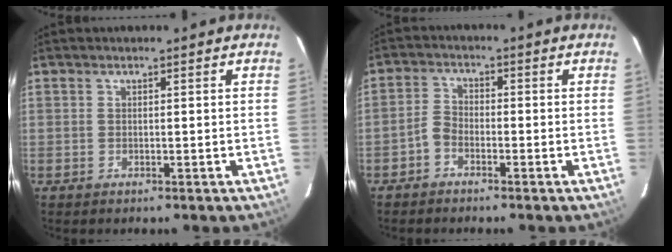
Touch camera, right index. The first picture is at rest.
{"total": 2.7, "force": [-1.9, 1.4, 1.1], "torque": [-0.030, 0.011, -0.040]}